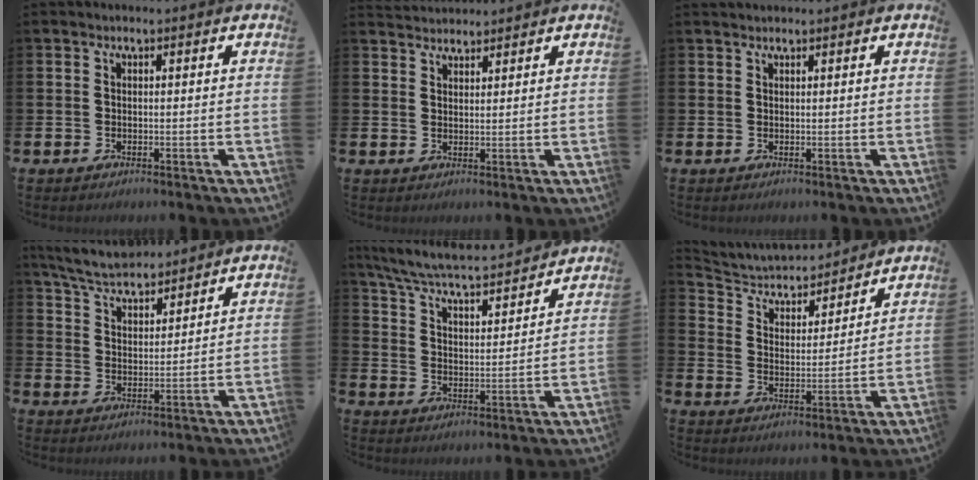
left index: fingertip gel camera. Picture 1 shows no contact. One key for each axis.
{"total": 2.5, "fx": 2.4, "fy": 0.6, "fz": -0.2, "tx": -0.001, "ty": -0.009, "tz": 0.045}
{"total": 0.8, "fx": 0.8, "fy": 0.1, "fz": 0.0, "tx": 0.010, "ty": -0.003, "tz": 0.012}
{"total": 6.1, "fx": 5.9, "fy": 1.0, "fz": 1.4, "tx": -0.054, "ty": -0.026, "tz": 0.107}
{"total": 6.7, "fx": 6.3, "fy": 0.7, "fz": 2.1, "tx": -0.073, "ty": -0.052, "tz": 0.104}
{"total": 5.0, "fx": 4.7, "fy": 1.6, "fz": 0.7, "tx": -0.046, "ty": -0.040, "tz": 0.075}